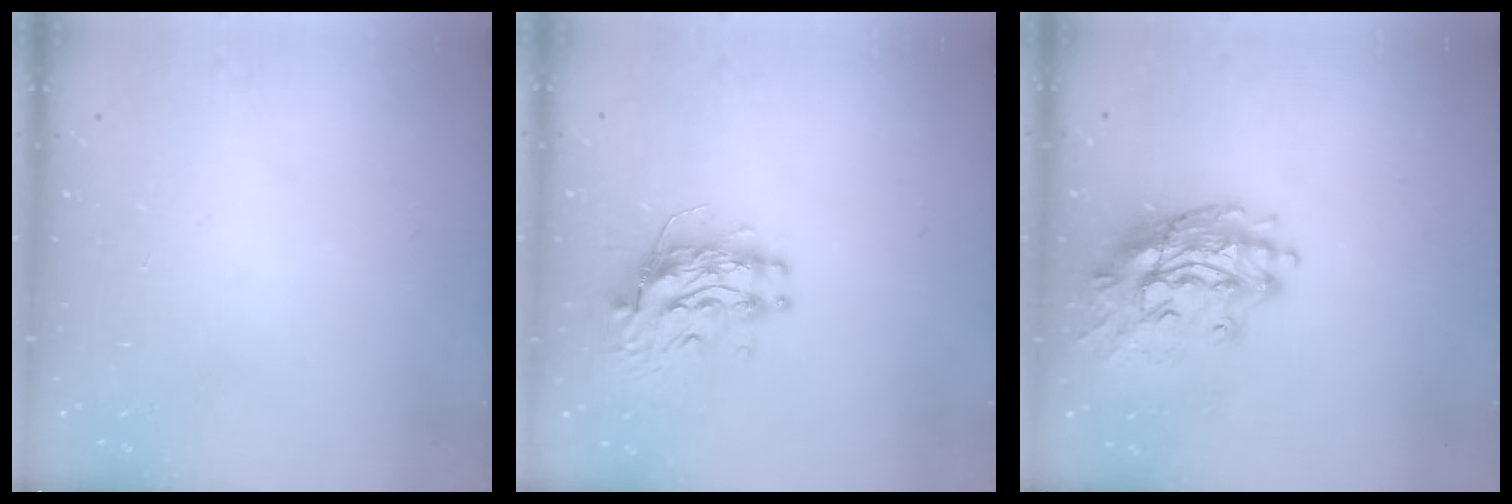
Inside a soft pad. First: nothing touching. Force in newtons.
{"total": 10.8, "press": 10.7, "slide": 0.9}
{"total": 16.9, "press": 16.8, "slide": 1.2}